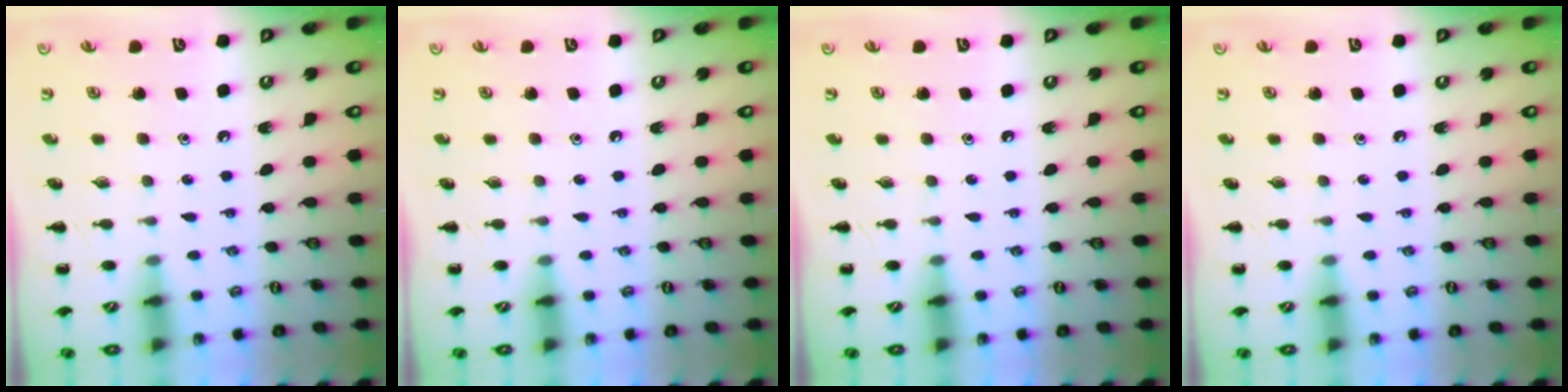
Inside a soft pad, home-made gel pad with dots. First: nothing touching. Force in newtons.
{"total": 0.0}
{"total": 0.0}
{"total": 0.0}